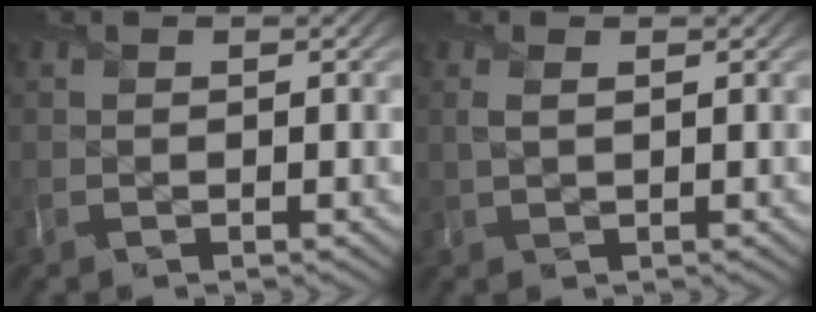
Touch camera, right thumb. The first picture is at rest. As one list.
[{"total": 1.5, "force": [0.7, 0.5, 1.2], "torque": [-0.030, 0.001, 0.015]}]